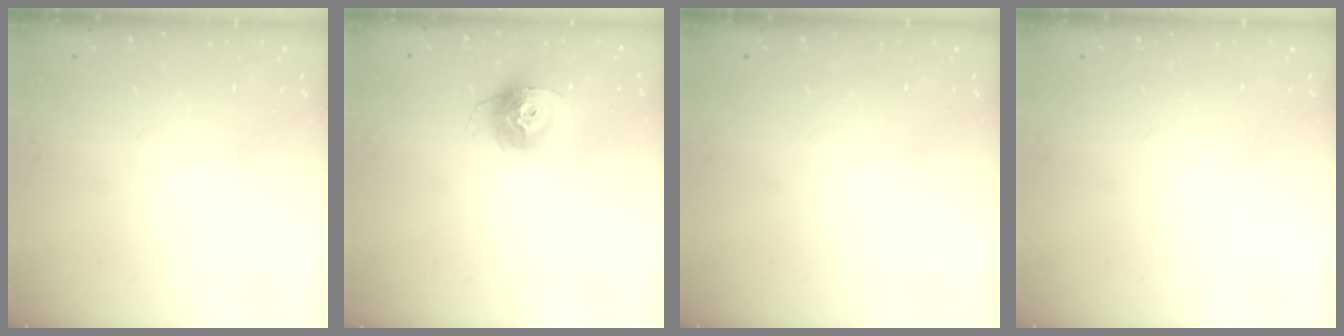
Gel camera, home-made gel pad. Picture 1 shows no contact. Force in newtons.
{"total": 11.8, "press": 11.8, "slide": 0.9}
{"total": 0.0}
{"total": 0.0}